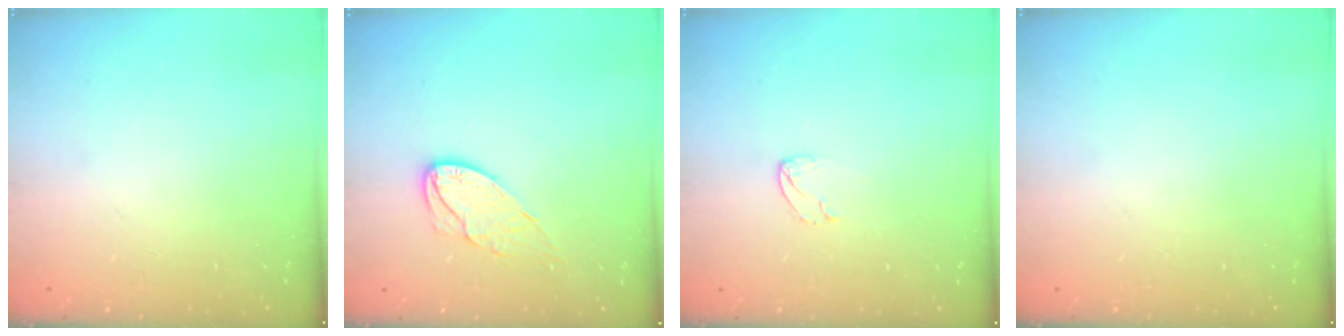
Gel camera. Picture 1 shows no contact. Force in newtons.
{"total": 8.6, "press": 8.5, "slide": 0.6}
{"total": 2.8, "press": 2.8, "slide": 0.2}
{"total": 0.0}